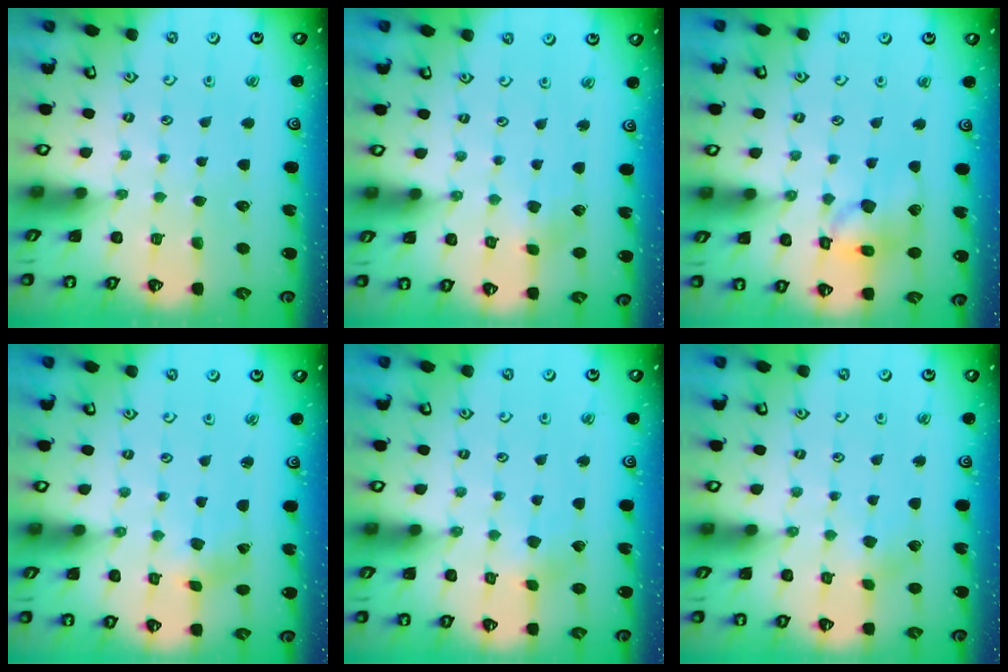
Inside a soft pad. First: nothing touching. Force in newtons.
{"total": 2.6, "press": 2.6, "slide": 0.3}
{"total": 13.7, "press": 13.6, "slide": 1.8}
{"total": 1.1, "press": 1.0, "slide": 0.1}
{"total": 2.7, "press": 2.7, "slide": 0.3}
{"total": 2.9, "press": 2.8, "slide": 0.3}